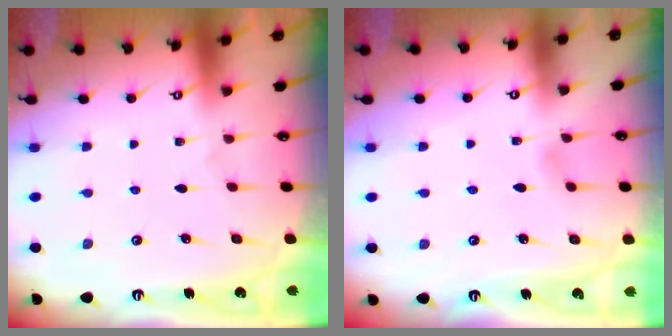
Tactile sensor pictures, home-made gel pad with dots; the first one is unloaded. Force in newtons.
{"total": 3.2, "press": 3.2, "slide": 0.3}